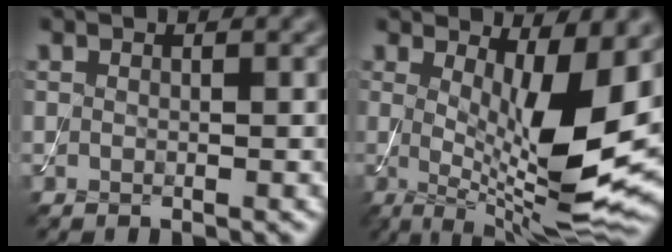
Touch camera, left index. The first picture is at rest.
{"total": 11.2, "force": [1.0, 3.2, 10.7], "torque": [-0.162, -0.025, 0.021]}